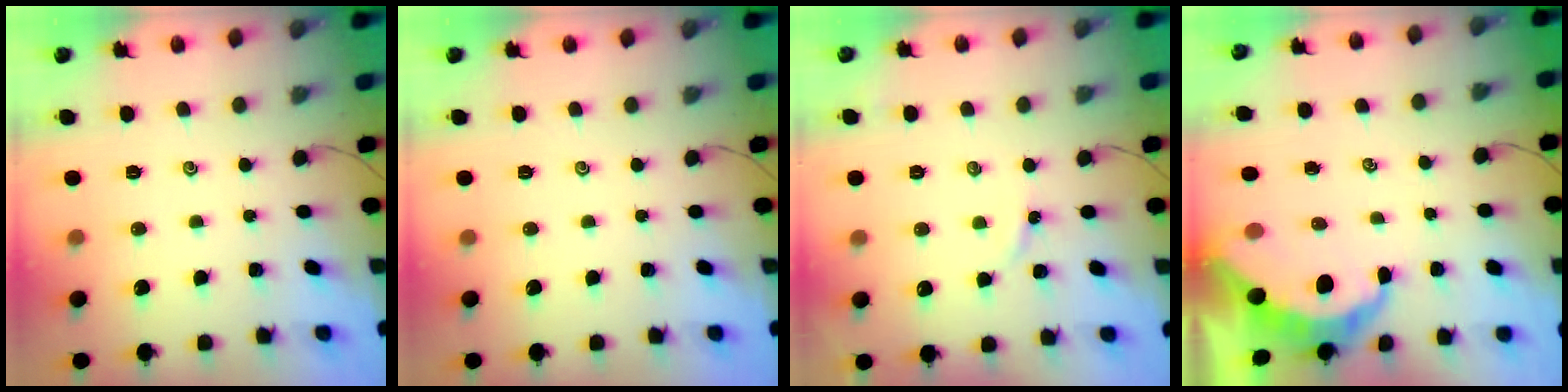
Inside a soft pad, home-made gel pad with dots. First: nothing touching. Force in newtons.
{"total": 0.0}
{"total": 2.3, "press": 2.3, "slide": 0.4}
{"total": 7.1, "press": 7.1, "slide": 0.9}